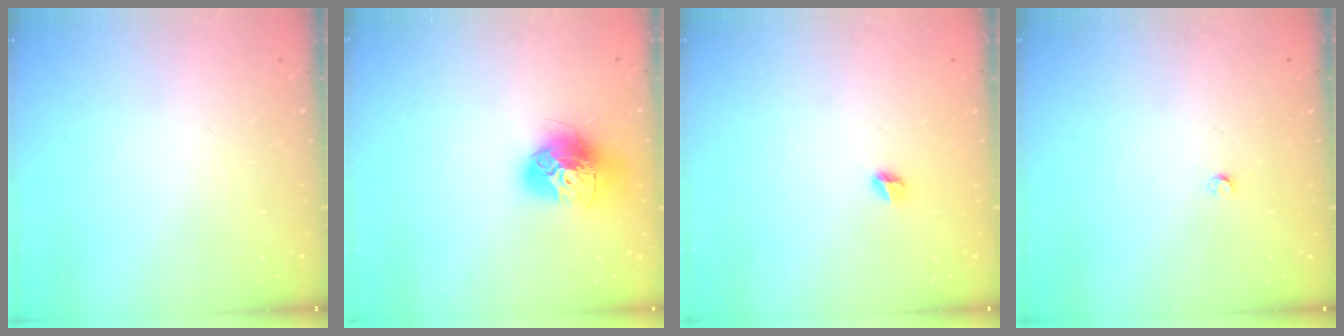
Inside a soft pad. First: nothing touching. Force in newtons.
{"total": 15.3, "press": 15.2, "slide": 1.7}
{"total": 4.9, "press": 4.9, "slide": 0.5}
{"total": 2.5, "press": 2.5, "slide": 0.4}